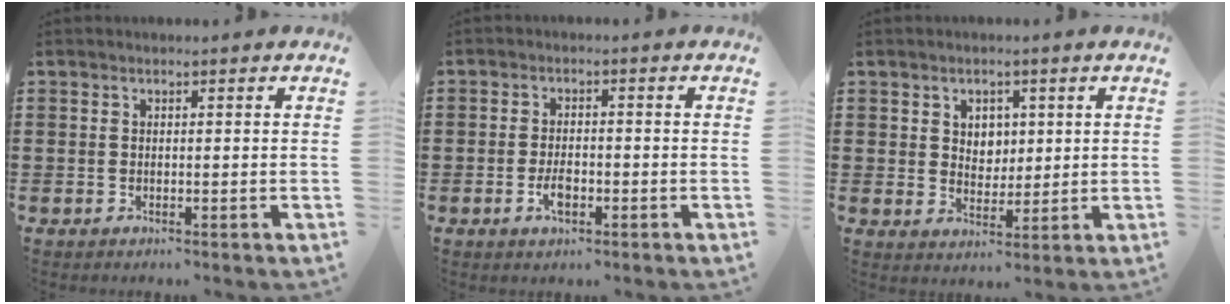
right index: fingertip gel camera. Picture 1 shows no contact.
{"total": 3.3, "force": [-1.2, 1.4, 2.7], "torque": [-0.056, -0.001, -0.023]}
{"total": 3.7, "force": [1.5, 3.2, 1.1], "torque": [-0.028, 0.009, 0.025]}